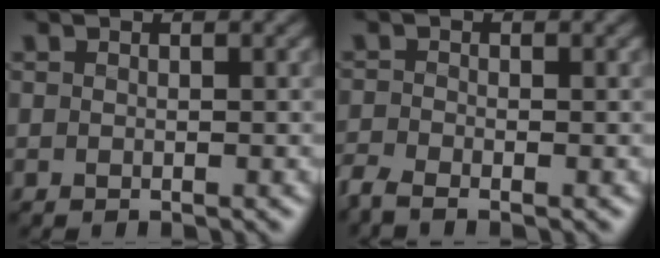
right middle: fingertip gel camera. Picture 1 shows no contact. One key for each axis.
{"total": 2.8, "fx": -2.2, "fy": 1.0, "fz": 1.5, "tx": -0.045, "ty": -0.006, "tz": -0.054}